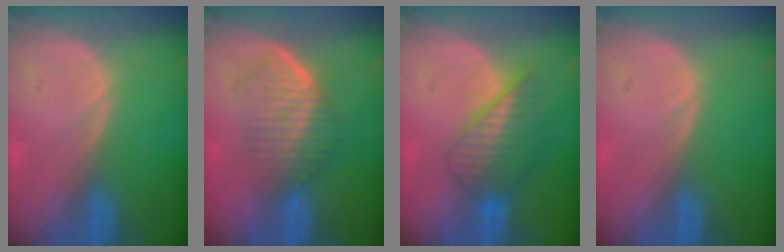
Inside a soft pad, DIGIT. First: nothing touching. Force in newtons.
{"total": 7.1, "press": 6.1, "slide": 3.6}
{"total": 6.6, "press": 6.1, "slide": 2.7}
{"total": 0.0}